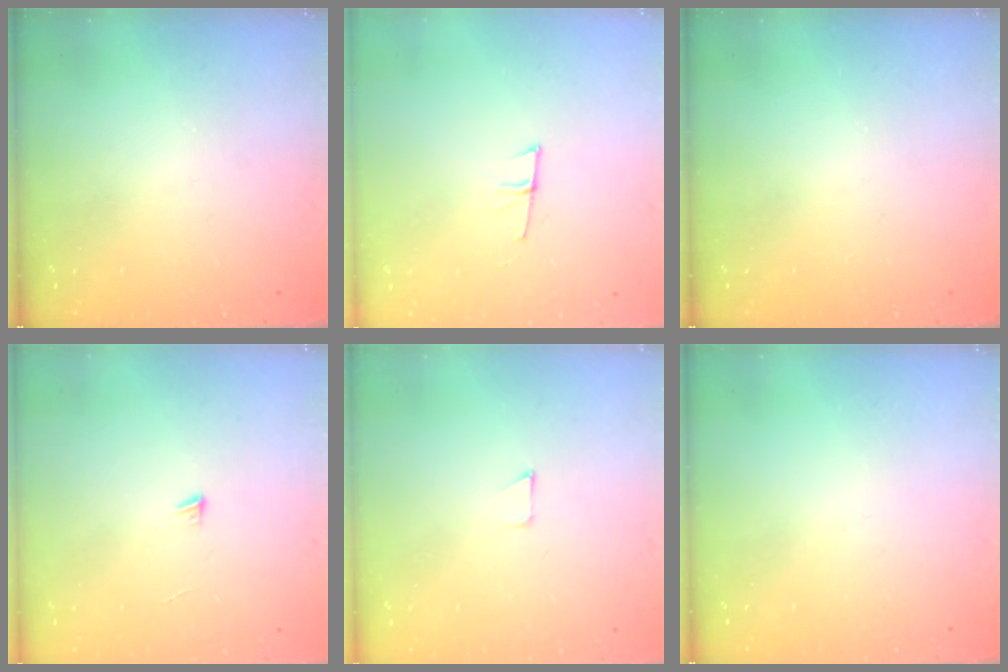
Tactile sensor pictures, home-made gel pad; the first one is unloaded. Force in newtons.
{"total": 6.3, "press": 5.6, "slide": 2.9}
{"total": 0.0}
{"total": 3.0, "press": 3.0, "slide": 0.3}
{"total": 2.7, "press": 2.7, "slide": 0.2}
{"total": 0.0}